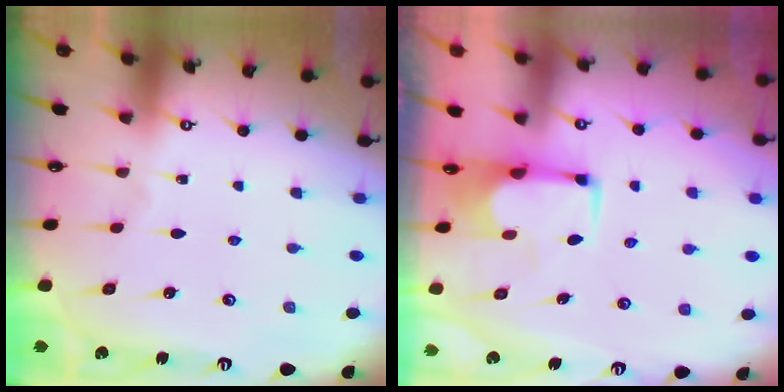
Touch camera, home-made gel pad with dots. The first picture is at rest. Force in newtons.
{"total": 2.0, "press": 1.7, "slide": 1.0}